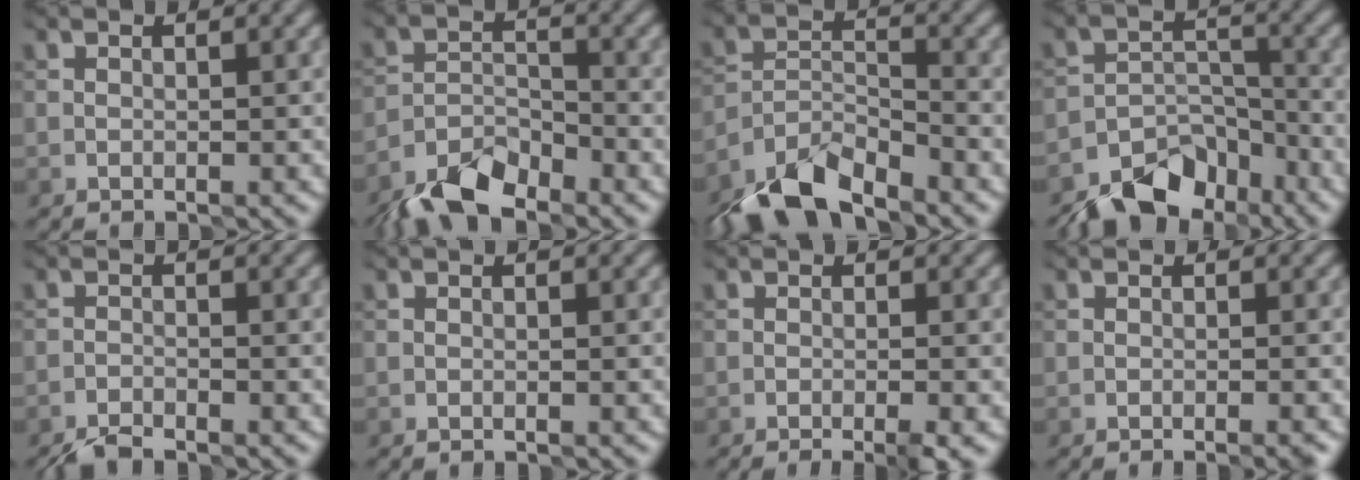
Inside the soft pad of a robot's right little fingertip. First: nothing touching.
{"total": 6.6, "force": [-5.2, 2.6, 3.1], "torque": [-0.054, -0.007, -0.104]}
{"total": 8.0, "force": [-6.2, 3.0, 4.1], "torque": [-0.074, -0.011, -0.123]}
{"total": 8.9, "force": [-7.1, 4.3, 3.1], "torque": [-0.032, -0.007, -0.117]}
{"total": 2.2, "force": [-2.1, 0.2, 0.6], "torque": [-0.012, -0.005, -0.046]}
{"total": 0.0}
{"total": 3.3, "force": [-2.0, 0.4, 2.6], "torque": [-0.049, -0.004, -0.032]}
{"total": 1.4, "force": [-1.0, 0.1, 0.9], "torque": [-0.015, 0.005, -0.016]}